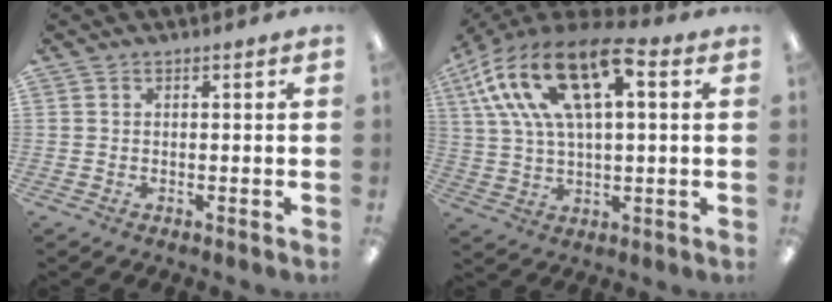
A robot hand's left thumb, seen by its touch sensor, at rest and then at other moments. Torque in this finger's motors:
{"motor_torque": [0.27, 1.78, 2.07, -0.70, 0.28]}